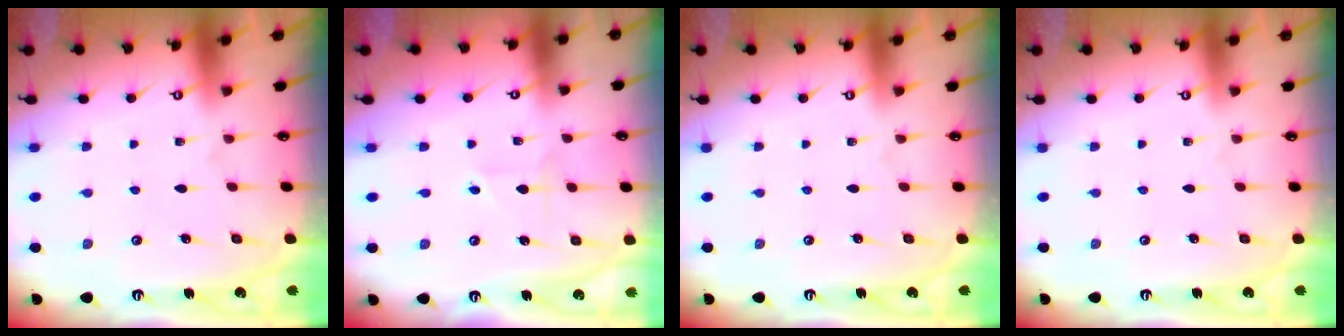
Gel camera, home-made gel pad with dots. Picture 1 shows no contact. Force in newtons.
{"total": 1.9, "press": 1.9, "slide": 0.2}
{"total": 0.0}
{"total": 0.0}